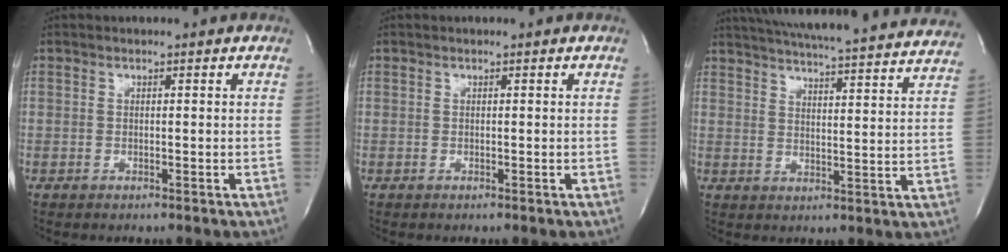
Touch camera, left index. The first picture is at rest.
{"total": 0.0}
{"total": 28.8, "force": [26.5, 2.1, 11.2], "torque": [-0.190, -0.039, 0.327]}